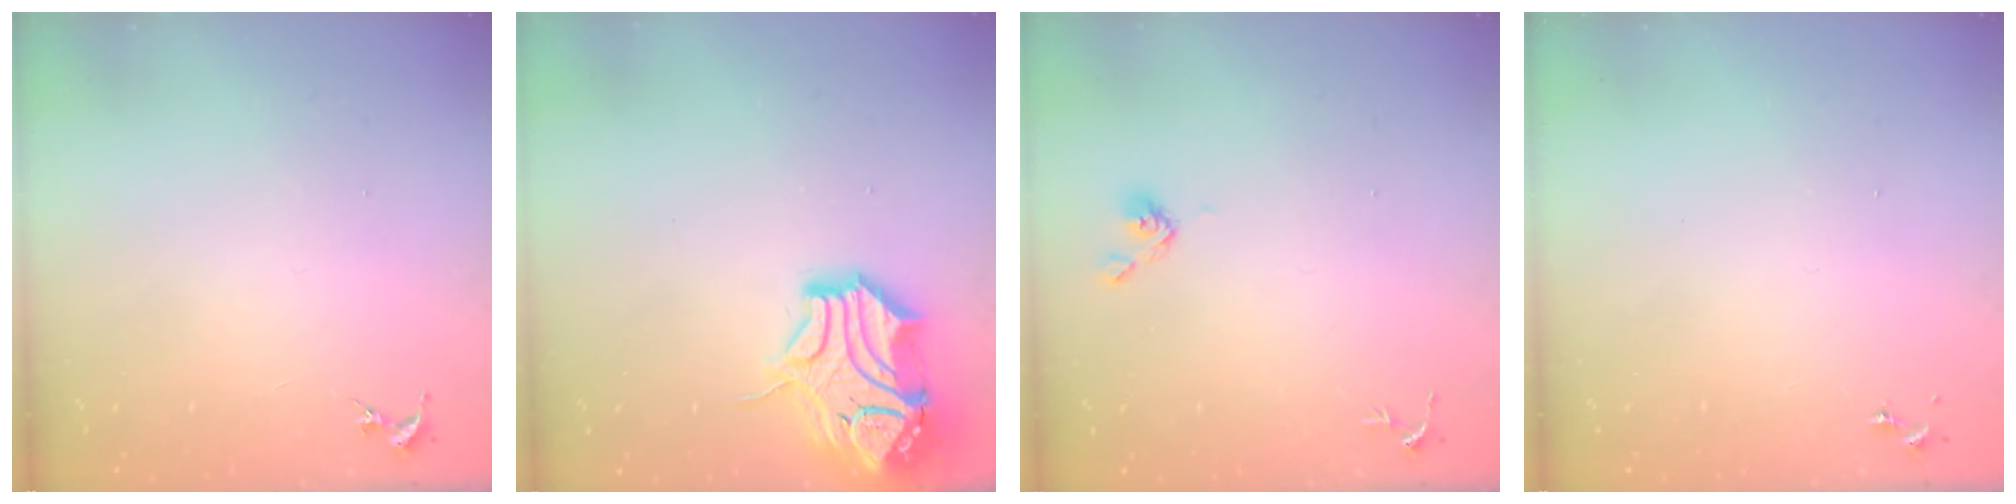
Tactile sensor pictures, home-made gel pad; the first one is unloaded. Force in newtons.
{"total": 17.2, "press": 17.1, "slide": 2.0}
{"total": 4.8, "press": 4.8, "slide": 0.6}
{"total": 0.0}